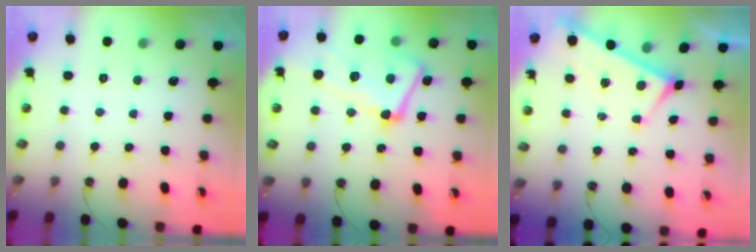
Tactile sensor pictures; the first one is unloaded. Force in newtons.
{"total": 11.5, "press": 11.4, "slide": 1.5}
{"total": 4.0, "press": 4.0, "slide": 0.3}